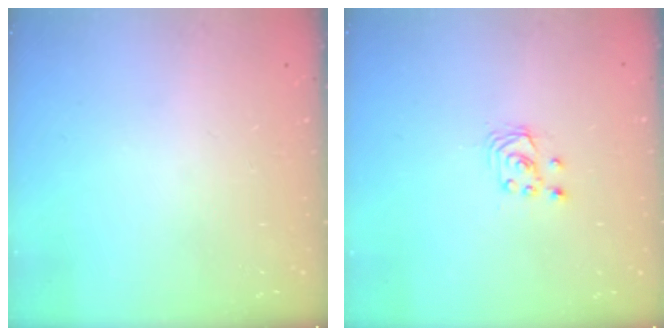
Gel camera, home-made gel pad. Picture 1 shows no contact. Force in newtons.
{"total": 2.5, "press": 2.5, "slide": 0.3}